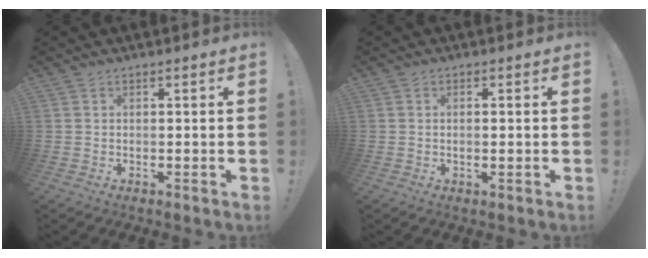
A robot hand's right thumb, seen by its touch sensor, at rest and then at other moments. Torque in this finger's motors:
{"motor_torque": [-0.18, -0.07, 0.06, 0.09, -0.01]}